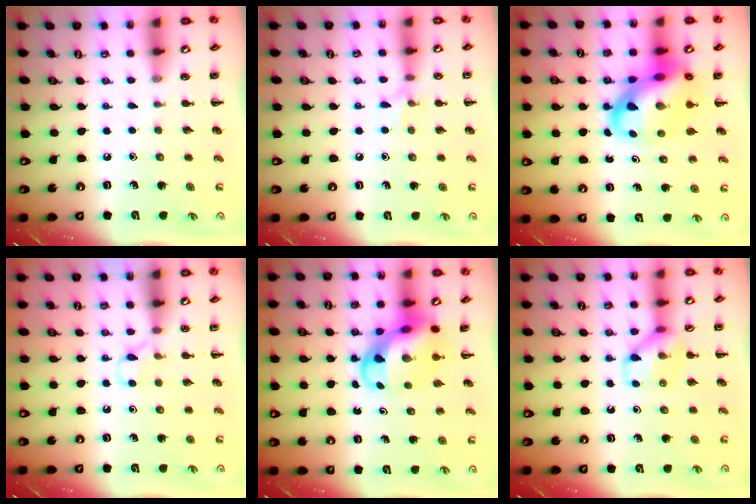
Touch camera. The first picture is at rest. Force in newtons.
{"total": 6.1, "press": 5.8, "slide": 1.9}
{"total": 16.7, "press": 16.1, "slide": 4.4}
{"total": 4.5, "press": 4.2, "slide": 1.5}
{"total": 6.7, "press": 6.4, "slide": 1.8}
{"total": 9.6, "press": 9.6, "slide": 0.3}